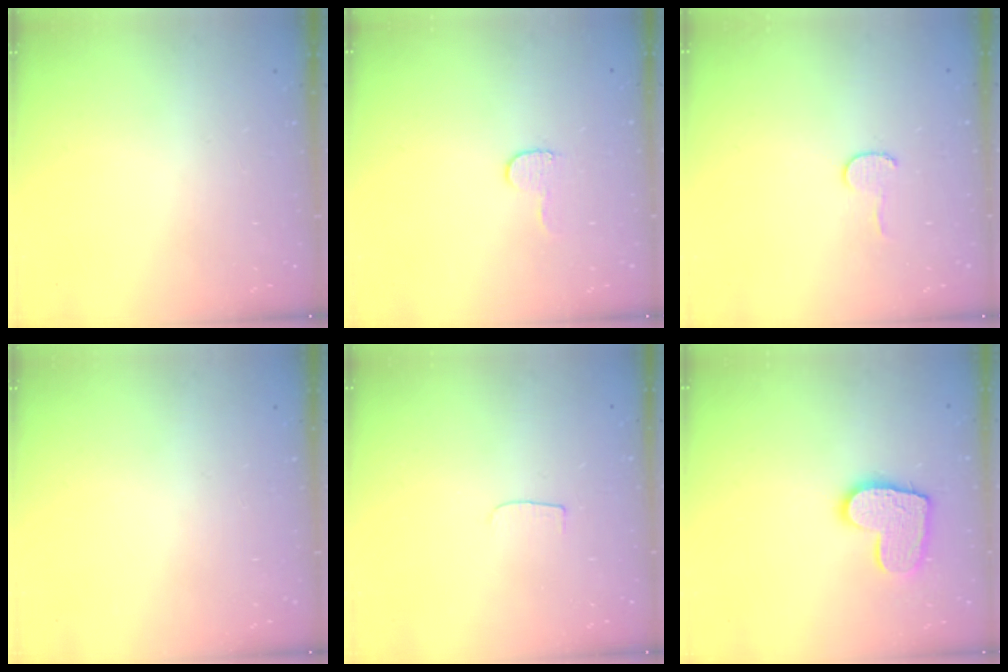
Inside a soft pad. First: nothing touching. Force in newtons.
{"total": 5.2, "press": 5.1, "slide": 0.5}
{"total": 4.1, "press": 4.1, "slide": 0.4}
{"total": 0.0}
{"total": 3.0, "press": 3.0, "slide": 0.4}
{"total": 11.6, "press": 11.6, "slide": 0.8}